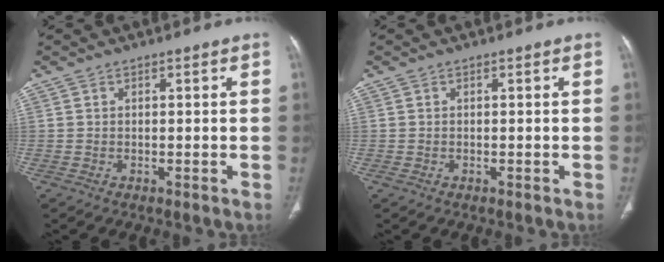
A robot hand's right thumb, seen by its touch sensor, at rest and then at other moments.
{"total": 0.0}